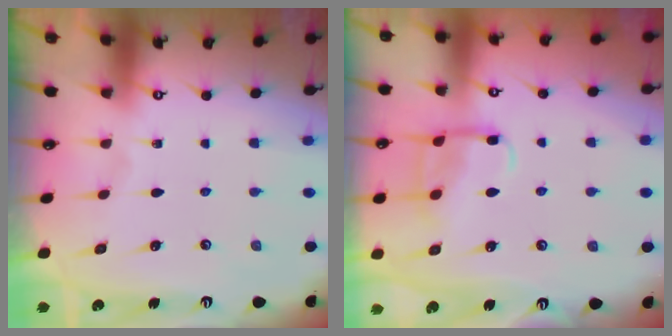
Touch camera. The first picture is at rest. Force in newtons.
{"total": 10.2, "press": 10.2, "slide": 1.0}